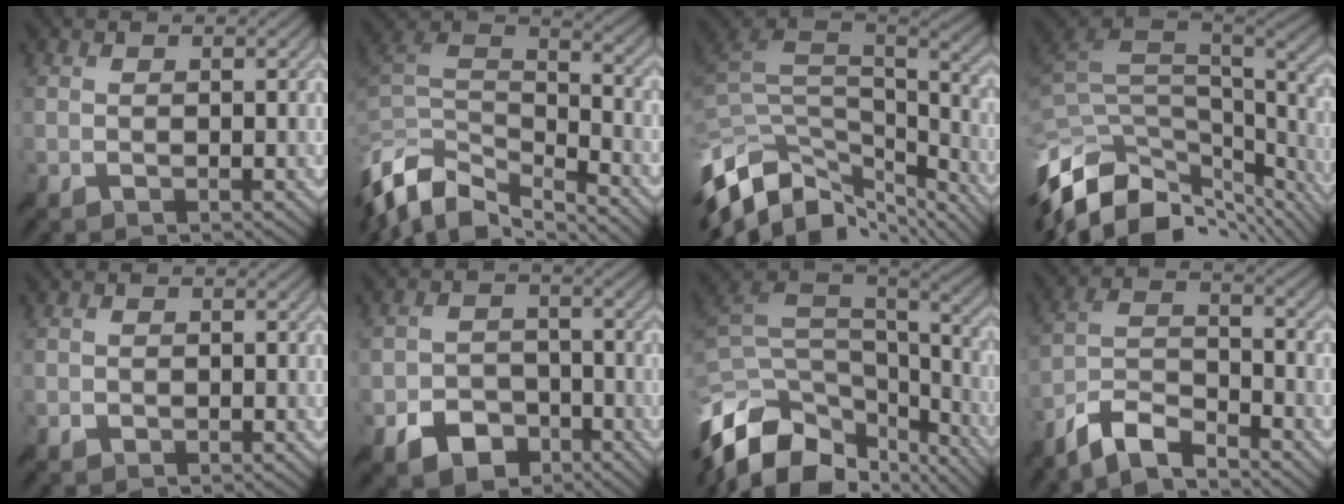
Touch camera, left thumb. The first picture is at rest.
{"total": 12.6, "force": [-8.2, 5.6, 7.7], "torque": [-0.203, -0.012, -0.145]}
{"total": 13.0, "force": [-5.9, 7.6, 8.7], "torque": [-0.233, -0.019, -0.096]}
{"total": 13.8, "force": [-5.1, 8.0, 9.9], "torque": [-0.249, -0.017, -0.080]}
{"total": 0.7, "force": [-0.3, 0.6, 0.0], "torque": [0.003, -0.005, -0.006]}
{"total": 5.6, "force": [-3.4, 3.9, 2.2], "torque": [-0.038, -0.008, -0.062]}
{"total": 15.8, "force": [-8.7, 8.3, 10.2], "torque": [-0.262, -0.022, -0.136]}
{"total": 7.2, "force": [-6.1, 1.7, 3.4], "torque": [-0.070, -0.003, -0.132]}